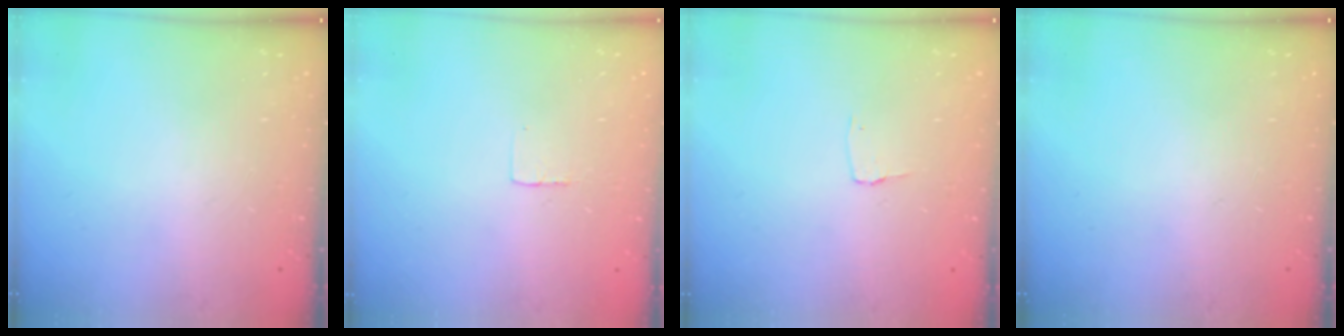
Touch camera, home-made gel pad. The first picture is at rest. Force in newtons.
{"total": 2.3, "press": 2.3, "slide": 0.1}
{"total": 2.7, "press": 2.7, "slide": 0.3}
{"total": 0.0}